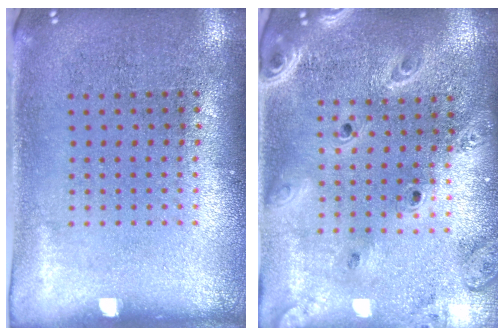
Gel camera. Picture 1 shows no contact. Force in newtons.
{"total": 2.7, "press": 2.3, "slide": 1.4}